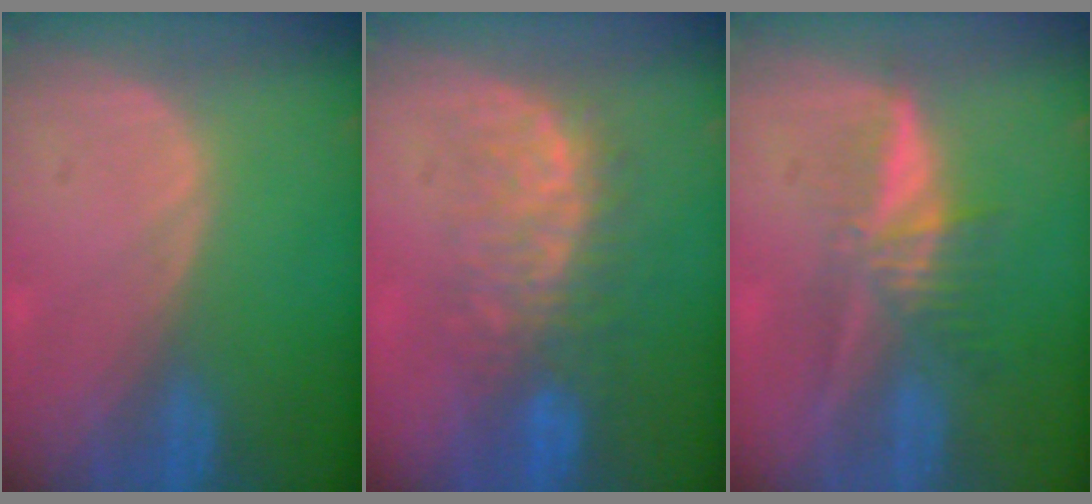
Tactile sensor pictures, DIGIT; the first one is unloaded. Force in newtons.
{"total": 7.8, "press": 7.6, "slide": 1.6}
{"total": 5.8, "press": 5.5, "slide": 2.0}